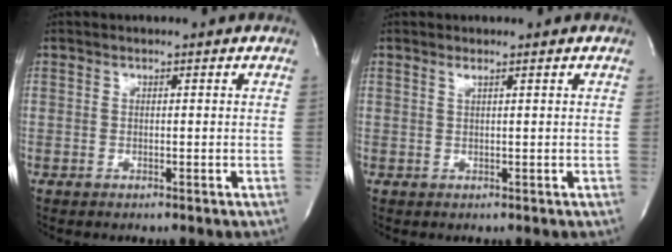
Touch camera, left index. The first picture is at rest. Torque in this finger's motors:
{"motor_torque": [0.10, -0.08, 0.05, 0.02]}